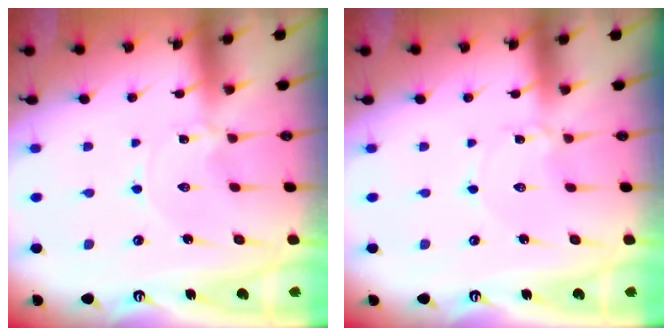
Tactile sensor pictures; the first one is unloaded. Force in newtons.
{"total": 1.5, "press": 1.5, "slide": 0.2}